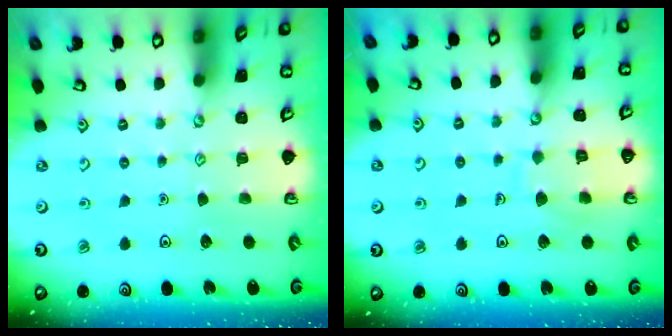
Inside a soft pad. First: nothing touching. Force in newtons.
{"total": 7.2, "press": 7.1, "slide": 0.7}